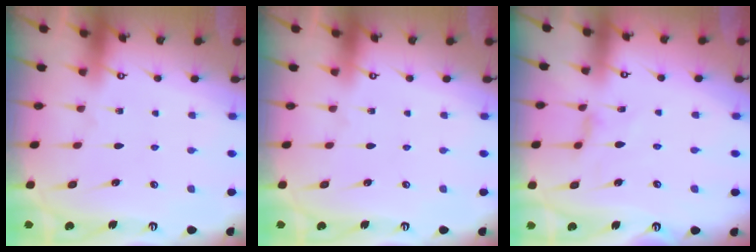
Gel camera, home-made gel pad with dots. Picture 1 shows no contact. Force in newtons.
{"total": 0.0}
{"total": 2.8, "press": 2.8, "slide": 0.3}